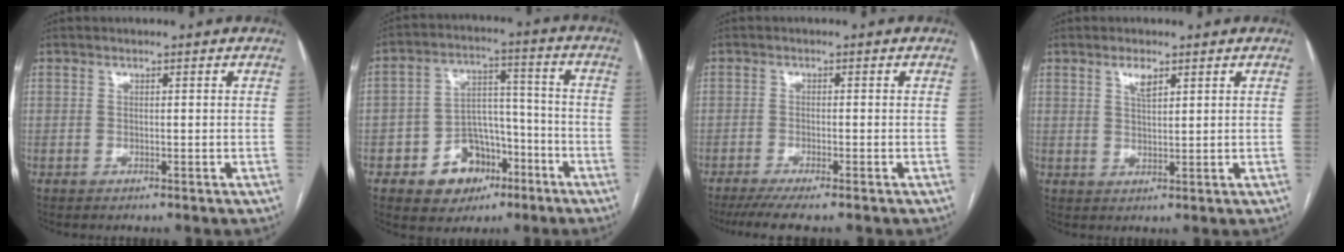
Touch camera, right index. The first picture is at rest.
{"total": 10.6, "force": [-5.3, 7.5, 5.3], "torque": [-0.077, 0.027, -0.077]}
{"total": 6.2, "force": [-5.1, 0.0, 3.5], "torque": [-0.049, -0.014, -0.082]}
{"total": 2.6, "force": [1.6, 0.7, 2.0], "torque": [-0.040, 0.000, 0.032]}